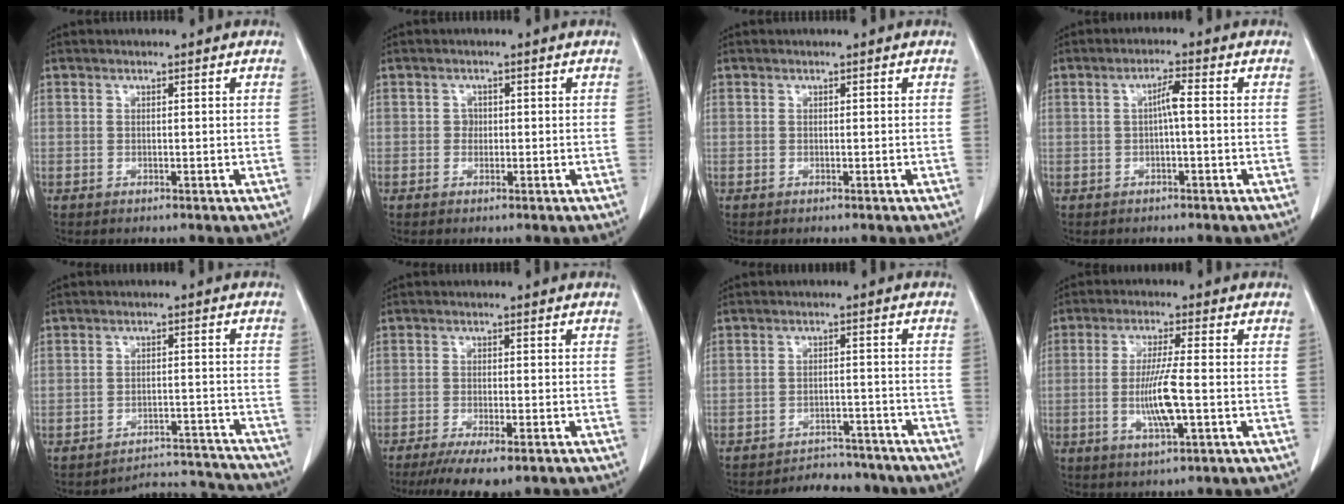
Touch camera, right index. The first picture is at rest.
{"total": 1.2, "force": [0.0, 1.1, 0.5], "torque": [-0.004, 0.004, -0.001]}
{"total": 0.0}
{"total": 2.5, "force": [-0.1, 0.2, 2.5], "torque": [-0.044, 0.006, -0.001]}
{"total": 7.6, "force": [-7.4, 0.9, -1.5], "torque": [0.026, 0.028, -0.104]}
{"total": 9.4, "force": [-7.2, 2.0, 5.8], "torque": [-0.080, -0.015, -0.107]}
{"total": 10.9, "force": [-10.2, 3.4, 1.6], "torque": [-0.017, 0.011, -0.123]}
{"total": 7.6, "force": [-1.4, 0.5, 7.4], "torque": [-0.147, -0.008, -0.025]}